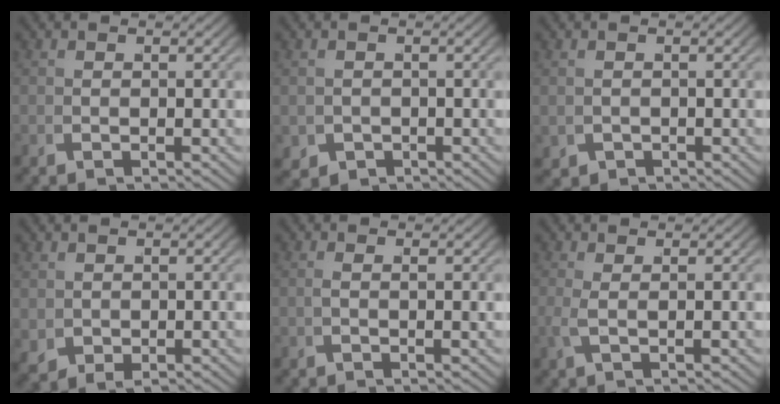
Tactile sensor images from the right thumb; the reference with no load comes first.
{"total": 2.8, "force": [-1.5, 2.2, 1.0], "torque": [-0.024, -0.026, -0.010]}
{"total": 1.6, "force": [-0.8, 1.3, 0.4], "torque": [-0.011, -0.016, -0.002]}
{"total": 2.2, "force": [0.4, 1.8, 1.2], "torque": [-0.033, -0.014, 0.024]}
{"total": 0.9, "force": [0.2, -0.2, 0.8], "torque": [-0.021, -0.004, 0.009]}
{"total": 1.6, "force": [0.4, 0.3, 1.5], "torque": [-0.049, -0.008, 0.014]}